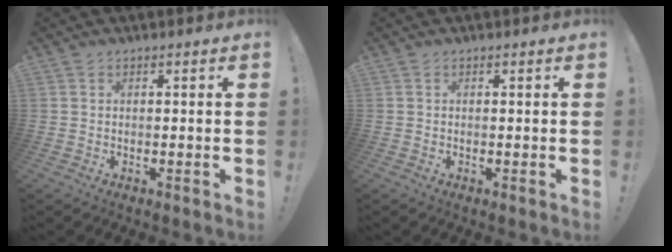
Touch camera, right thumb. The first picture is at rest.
{"total": 0.0}